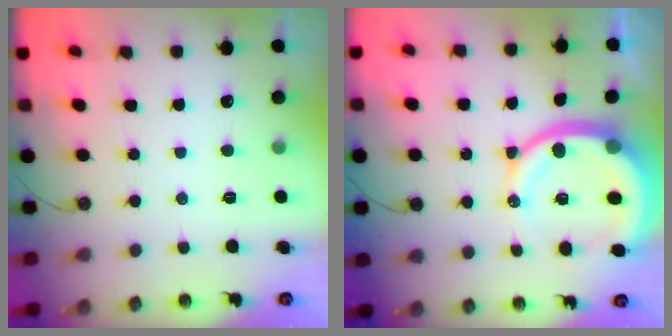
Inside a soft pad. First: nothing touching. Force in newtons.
{"total": 14.4, "press": 14.3, "slide": 1.9}